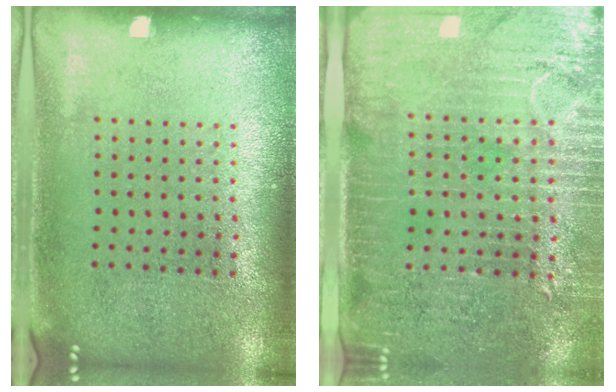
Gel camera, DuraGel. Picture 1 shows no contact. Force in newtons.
{"total": 3.6, "press": 3.3, "slide": 1.6}